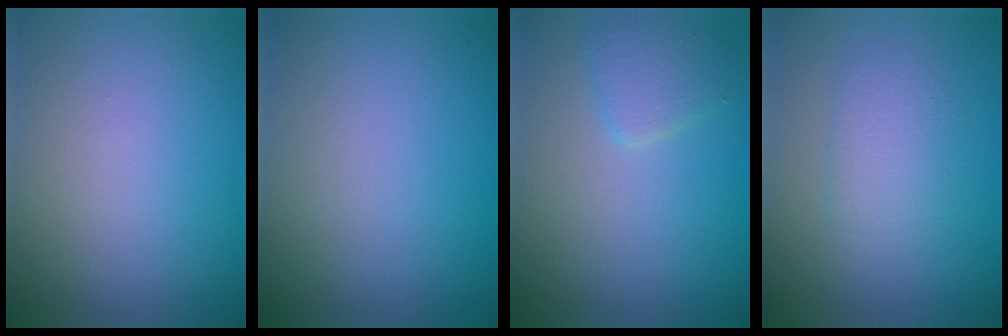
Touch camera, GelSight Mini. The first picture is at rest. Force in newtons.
{"total": 0.0}
{"total": 2.0, "press": 2.0, "slide": 0.1}
{"total": 2.3, "press": 2.2, "slide": 0.1}